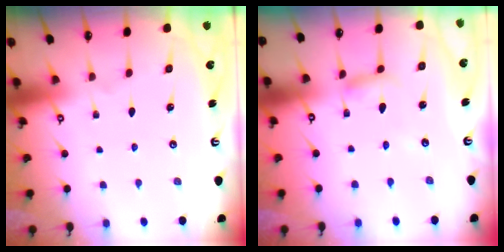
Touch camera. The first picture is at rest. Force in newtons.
{"total": 5.2, "press": 5.2, "slide": 0.3}